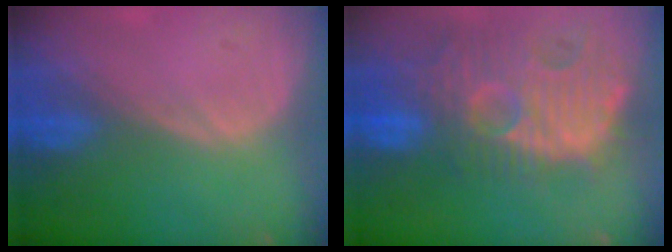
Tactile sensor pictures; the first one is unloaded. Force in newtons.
{"total": 13.8, "press": 12.3, "slide": 6.4}